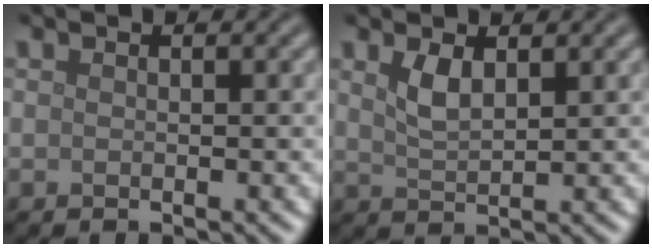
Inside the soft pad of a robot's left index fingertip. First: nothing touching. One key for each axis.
{"total": 2.2, "fx": 1.2, "fy": 0.8, "fz": 1.7, "tx": -0.038, "ty": -0.002, "tz": 0.027}